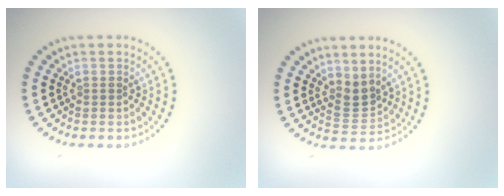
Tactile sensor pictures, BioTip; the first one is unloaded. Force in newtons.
{"total": 2.2, "press": 1.6, "slide": 1.6}